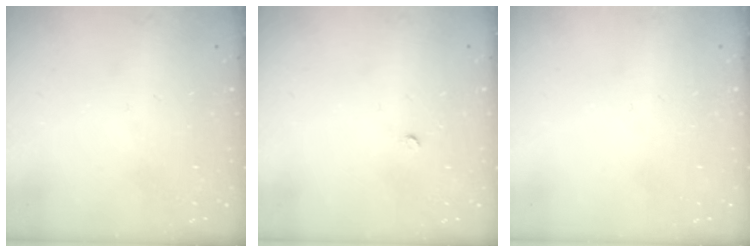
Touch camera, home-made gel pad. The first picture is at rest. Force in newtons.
{"total": 2.2, "press": 2.2, "slide": 0.3}
{"total": 0.0}